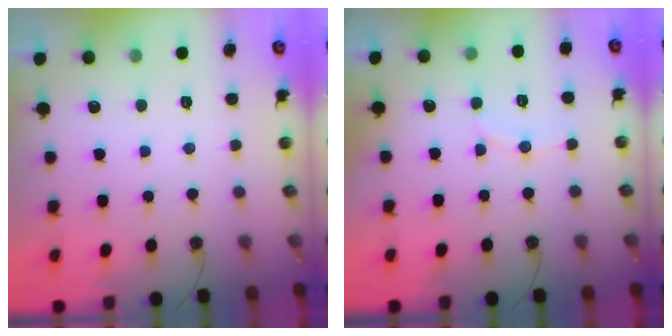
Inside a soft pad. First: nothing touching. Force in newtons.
{"total": 6.8, "press": 6.6, "slide": 1.6}